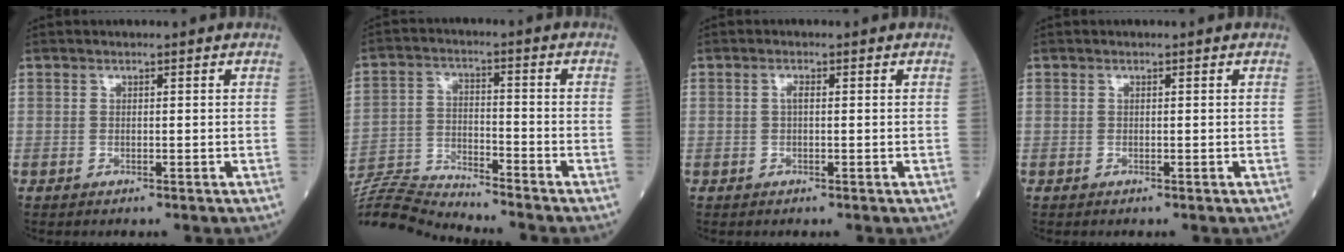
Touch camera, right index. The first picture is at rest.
{"total": 11.8, "force": [-11.6, -1.6, 1.4], "torque": [-0.027, 0.007, -0.216]}
{"total": 1.1, "force": [0.1, 0.4, 1.0], "torque": [-0.022, 0.002, 0.001]}
{"total": 0.0}